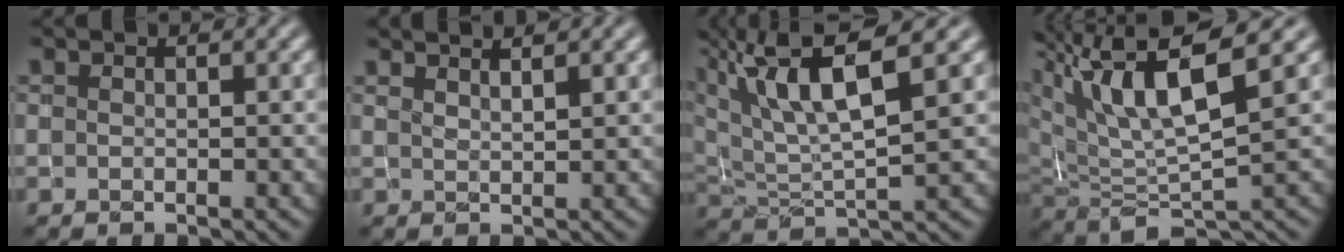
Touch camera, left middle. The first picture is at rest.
{"total": 2.4, "force": [2.0, 0.7, 1.2], "torque": [0.010, 0.008, 0.008]}
{"total": 8.8, "force": [4.8, 2.2, 7.0], "torque": [-0.138, 0.015, 0.088]}
{"total": 9.0, "force": [4.2, 2.4, 7.6], "torque": [-0.145, 0.011, 0.078]}